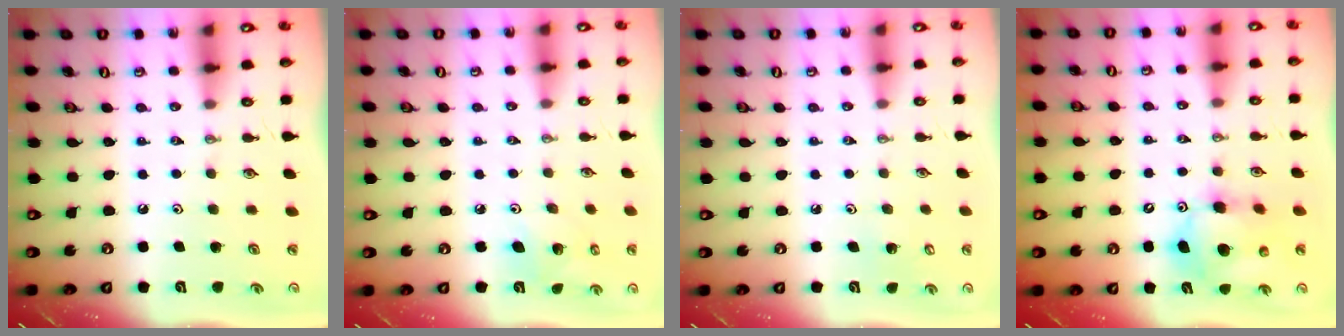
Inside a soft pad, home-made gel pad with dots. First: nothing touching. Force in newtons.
{"total": 6.7, "press": 6.6, "slide": 1.5}
{"total": 3.3, "press": 3.3, "slide": 0.3}
{"total": 12.0, "press": 11.8, "slide": 2.6}